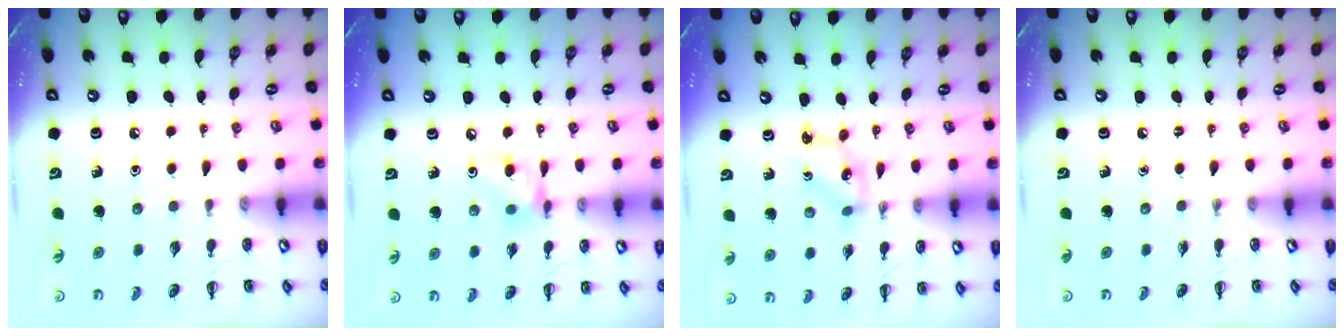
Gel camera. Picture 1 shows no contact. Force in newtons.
{"total": 7.0, "press": 7.0, "slide": 0.6}
{"total": 2.5, "press": 2.5, "slide": 0.6}
{"total": 0.0}